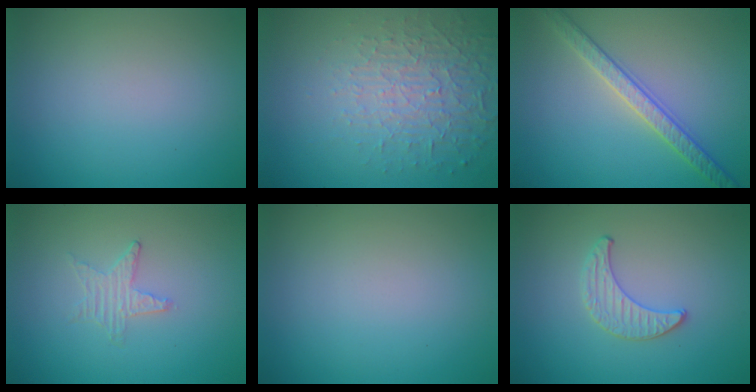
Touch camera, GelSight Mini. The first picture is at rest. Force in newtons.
{"total": 5.0, "press": 3.2, "slide": 3.8}
{"total": 3.3, "press": 3.3, "slide": 0.3}
{"total": 0.5, "press": 0.5, "slide": 0.1}
{"total": 0.0}
{"total": 1.3, "press": 1.3, "slide": 0.2}